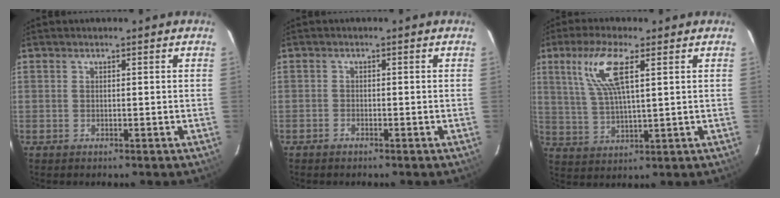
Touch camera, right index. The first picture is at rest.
{"total": 1.0, "force": [-0.9, 0.5, 0.1], "torque": [-0.005, 0.004, -0.019]}
{"total": 9.8, "force": [4.1, 2.3, 8.6], "torque": [-0.176, 0.009, 0.087]}